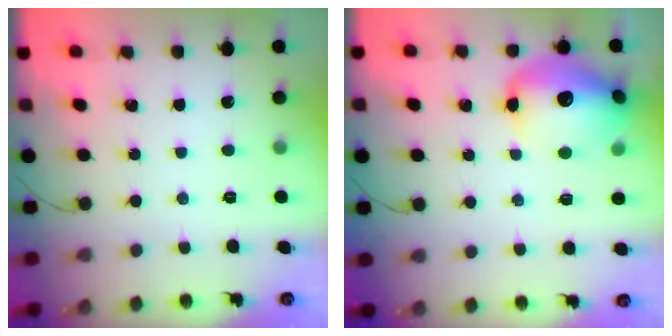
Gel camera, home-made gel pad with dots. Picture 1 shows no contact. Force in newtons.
{"total": 16.4, "press": 16.1, "slide": 2.9}